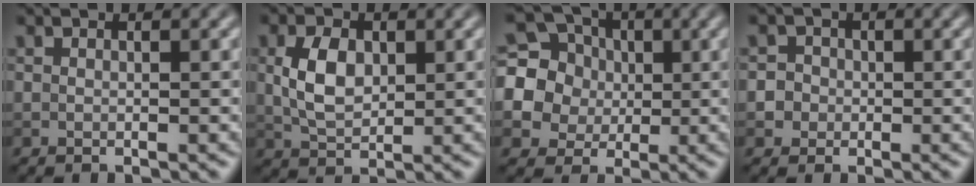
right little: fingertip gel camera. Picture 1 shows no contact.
{"total": 4.1, "force": [0.6, 2.5, 3.1], "torque": [-0.072, 0.002, 0.012]}
{"total": 10.0, "force": [1.6, 9.1, 3.6], "torque": [-0.106, 0.036, 0.022]}
{"total": 3.3, "force": [-0.1, 3.1, 1.0], "torque": [0.008, 0.021, -0.022]}